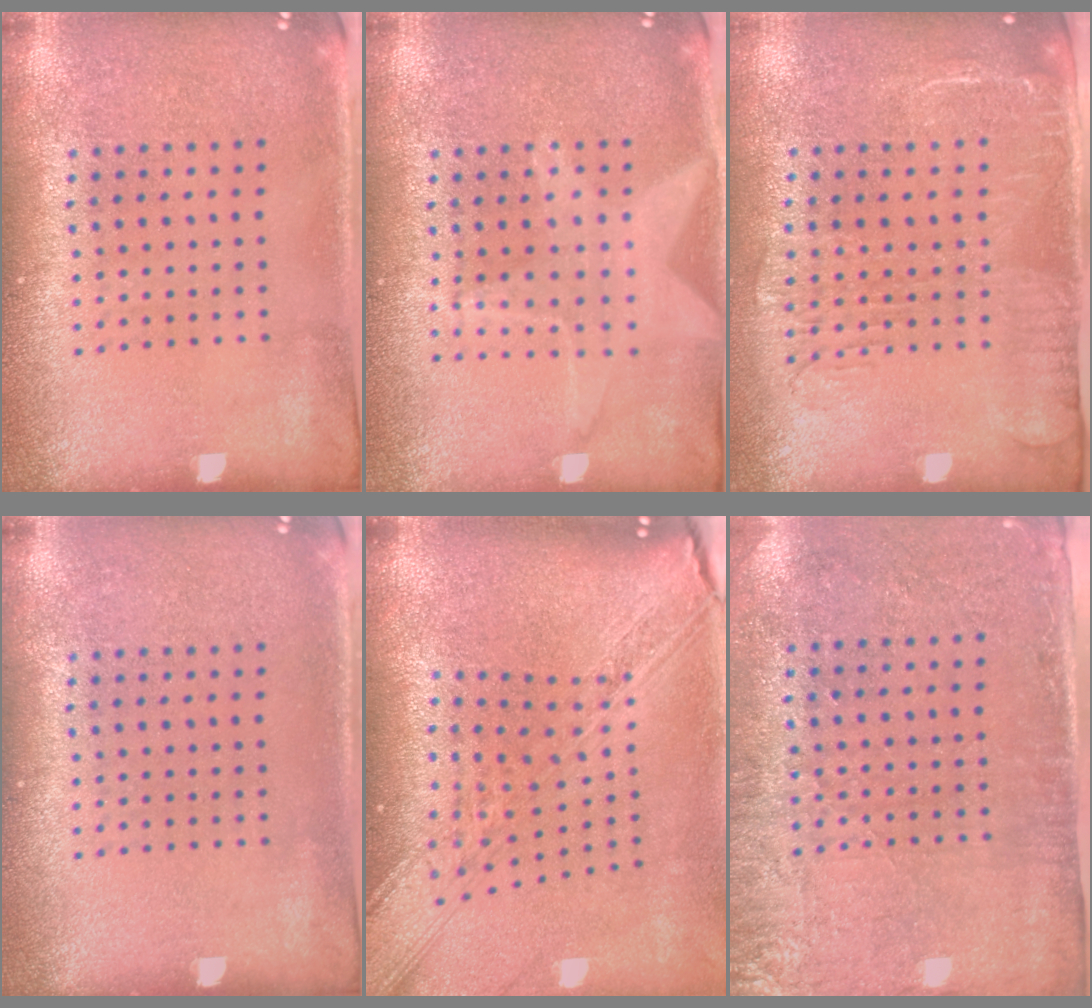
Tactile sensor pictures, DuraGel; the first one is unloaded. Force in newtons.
{"total": 1.7, "press": 1.5, "slide": 0.7}
{"total": 1.8, "press": 1.5, "slide": 0.9}
{"total": 0.0}
{"total": 3.8, "press": 2.8, "slide": 2.6}
{"total": 2.9, "press": 2.4, "slide": 1.6}